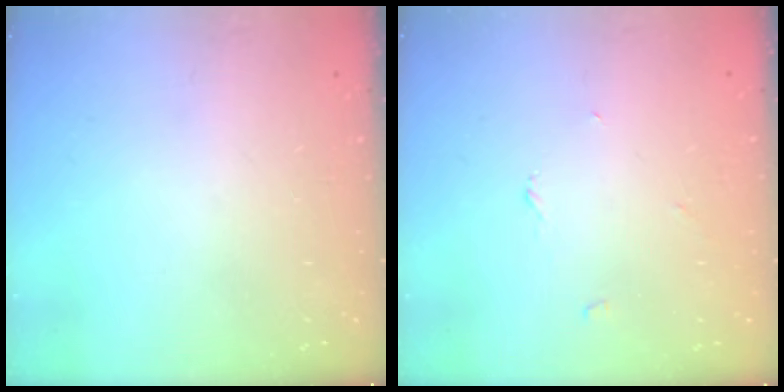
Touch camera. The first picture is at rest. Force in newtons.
{"total": 2.7, "press": 2.7, "slide": 0.3}